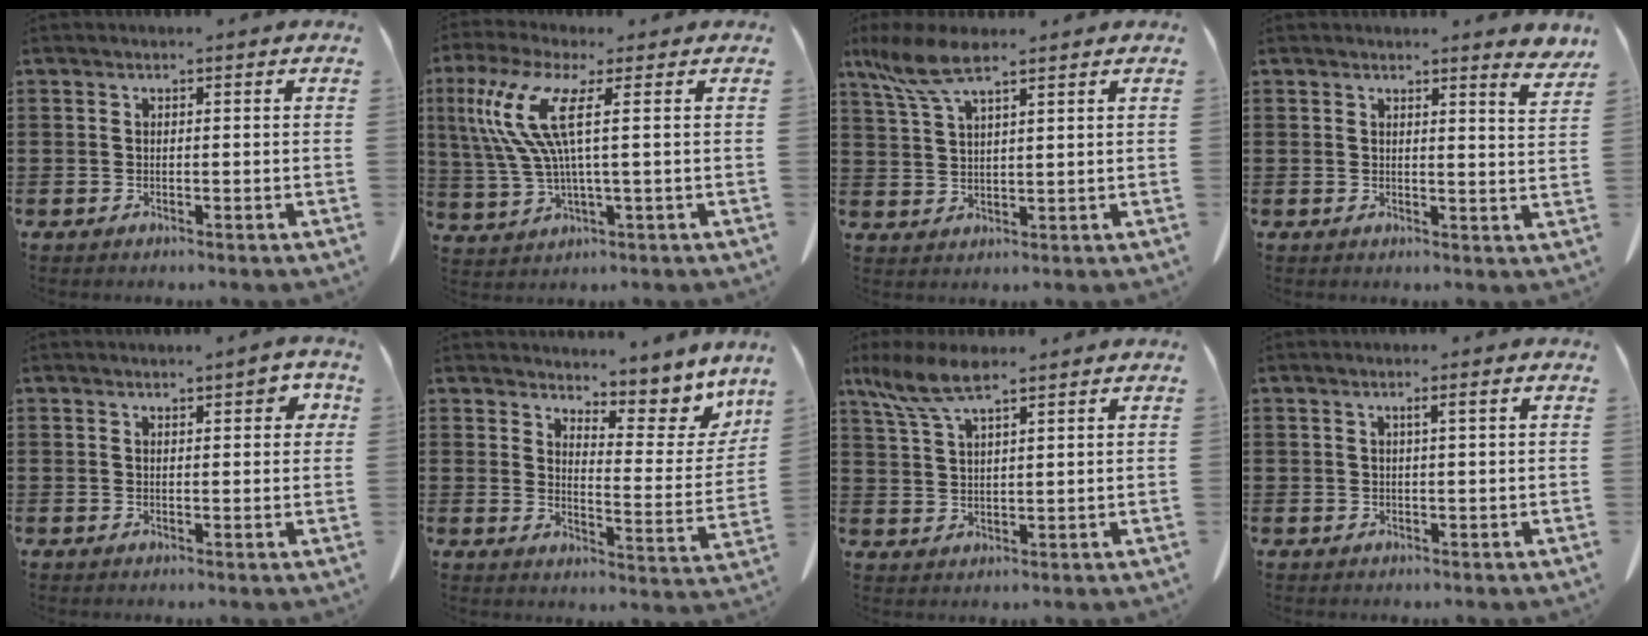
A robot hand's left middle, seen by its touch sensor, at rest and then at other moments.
{"total": 9.5, "force": [2.5, 1.3, 9.0], "torque": [-0.213, -0.015, 0.034]}
{"total": 6.8, "force": [4.7, 1.5, 4.7], "torque": [-0.117, -0.008, 0.081]}
{"total": 3.2, "force": [3.1, -0.5, 0.5], "torque": [-0.011, -0.017, 0.056]}
{"total": 2.5, "force": [1.6, 0.8, 1.8], "torque": [-0.029, 0.004, 0.025]}
{"total": 6.9, "force": [6.2, 1.7, 2.5], "torque": [-0.050, -0.048, 0.106]}
{"total": 6.7, "force": [4.7, 1.4, 4.5], "torque": [-0.106, -0.007, 0.084]}
{"total": 1.3, "force": [0.5, 0.0, 1.2], "torque": [-0.022, 0.000, 0.008]}